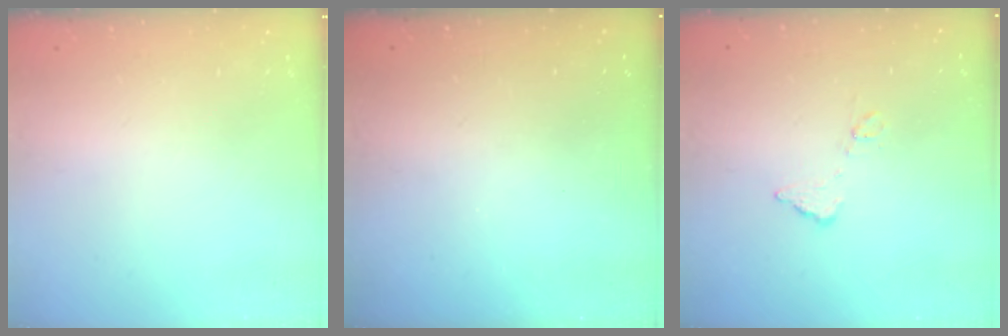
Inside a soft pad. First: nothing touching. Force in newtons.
{"total": 2.8, "press": 2.8, "slide": 0.3}
{"total": 6.4, "press": 6.4, "slide": 0.4}